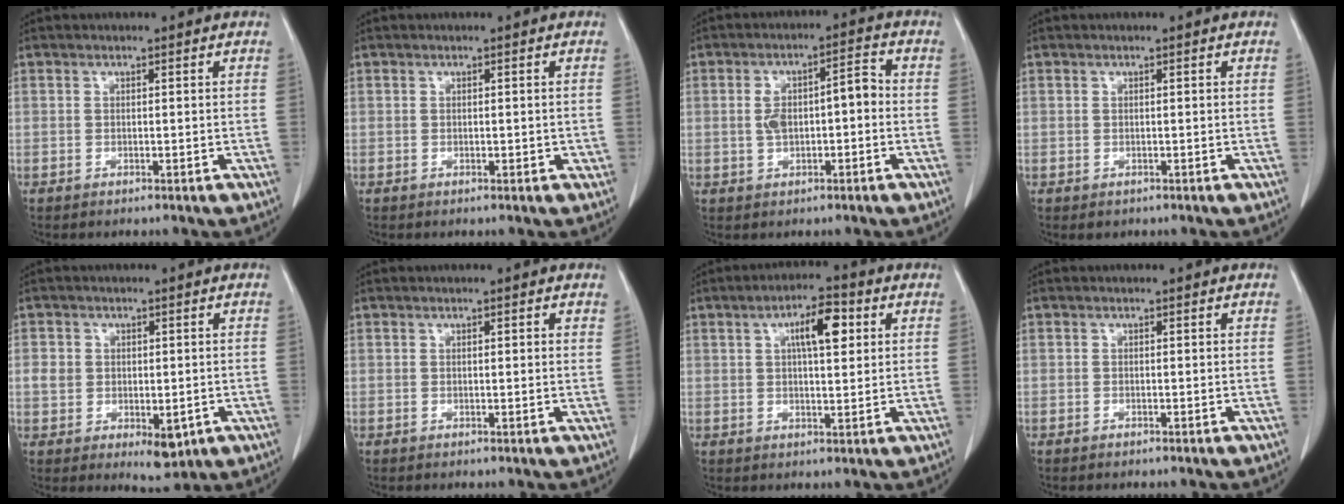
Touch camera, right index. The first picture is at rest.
{"total": 1.0, "force": [-0.1, 0.6, 0.9], "torque": [-0.011, 0.002, 0.000]}
{"total": 6.8, "force": [-0.4, 2.7, 6.2], "torque": [-0.115, 0.030, -0.005]}
{"total": 0.7, "force": [-0.2, 0.6, 0.1], "torque": [-0.003, 0.003, 0.001]}
{"total": 6.7, "force": [-1.1, 4.6, 4.8], "torque": [-0.058, -0.001, -0.003]}
{"total": 1.0, "force": [0.5, 0.2, 0.9], "torque": [-0.015, 0.001, 0.005]}
{"total": 6.9, "force": [2.4, 2.0, 6.2], "torque": [-0.103, 0.012, 0.036]}
{"total": 0.0}